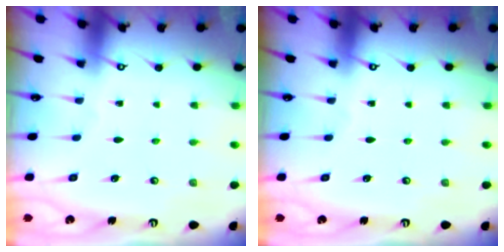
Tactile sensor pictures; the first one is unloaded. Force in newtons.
{"total": 0.0}